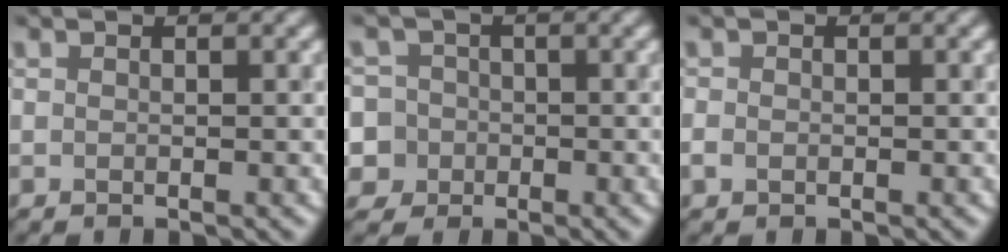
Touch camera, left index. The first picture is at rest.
{"total": 7.0, "force": [-1.7, 6.6, 1.6], "torque": [-0.035, 0.011, -0.065]}
{"total": 1.2, "force": [-0.3, 1.0, 0.6], "torque": [-0.011, -0.003, -0.009]}